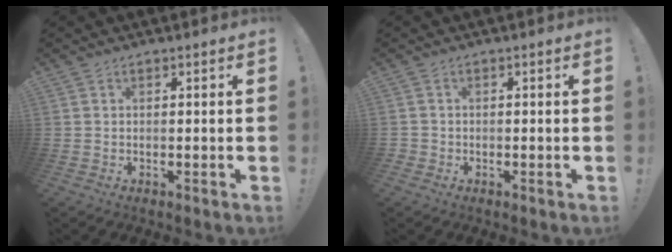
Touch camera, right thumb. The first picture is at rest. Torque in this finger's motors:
{"motor_torque": [0.03, -0.16, -0.16, 0.10, -0.03]}